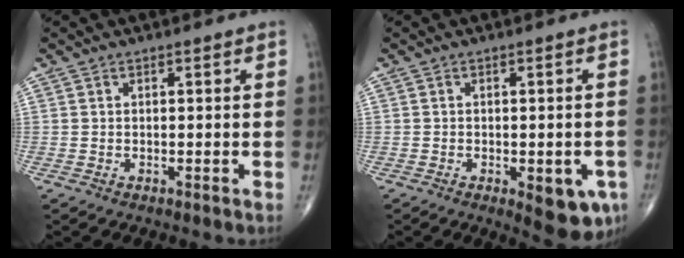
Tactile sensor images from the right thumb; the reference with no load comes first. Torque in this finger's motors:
{"motor_torque": [1.20, 0.91, 0.09, -0.18, 0.20]}